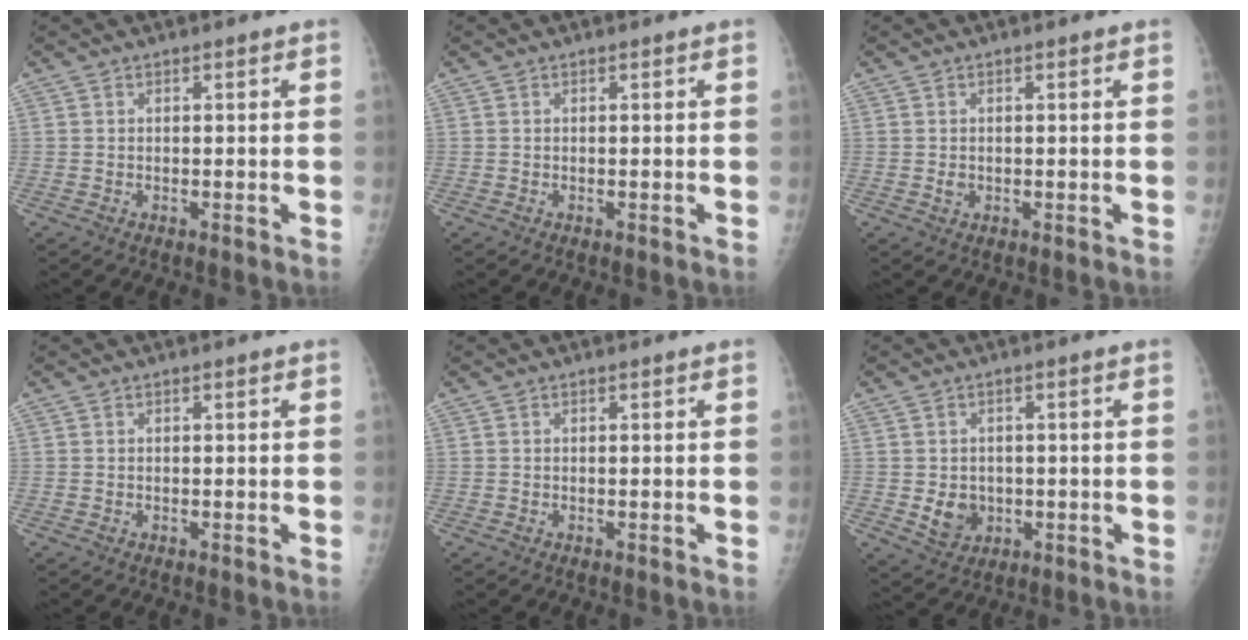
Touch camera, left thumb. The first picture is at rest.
{"total": 0.0}
{"total": 1.1, "force": [0.0, 0.9, 0.6], "torque": [-0.007, 0.000, 0.003]}
{"total": 0.0}
{"total": 0.0}
{"total": 5.1, "force": [-0.6, 4.3, 2.6], "torque": [-0.022, 0.000, 0.002]}